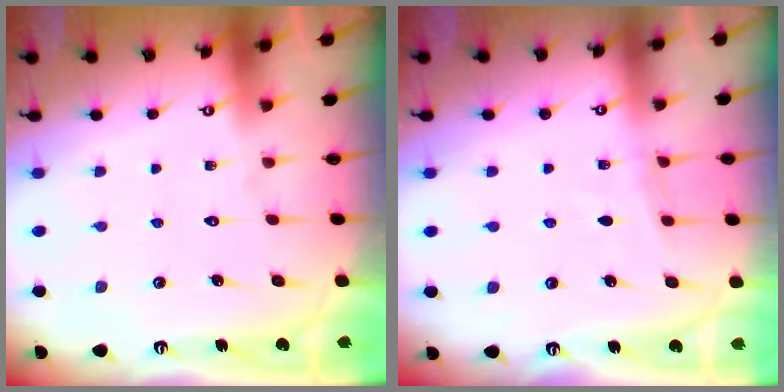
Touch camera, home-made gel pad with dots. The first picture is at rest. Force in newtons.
{"total": 4.2, "press": 4.2, "slide": 0.4}